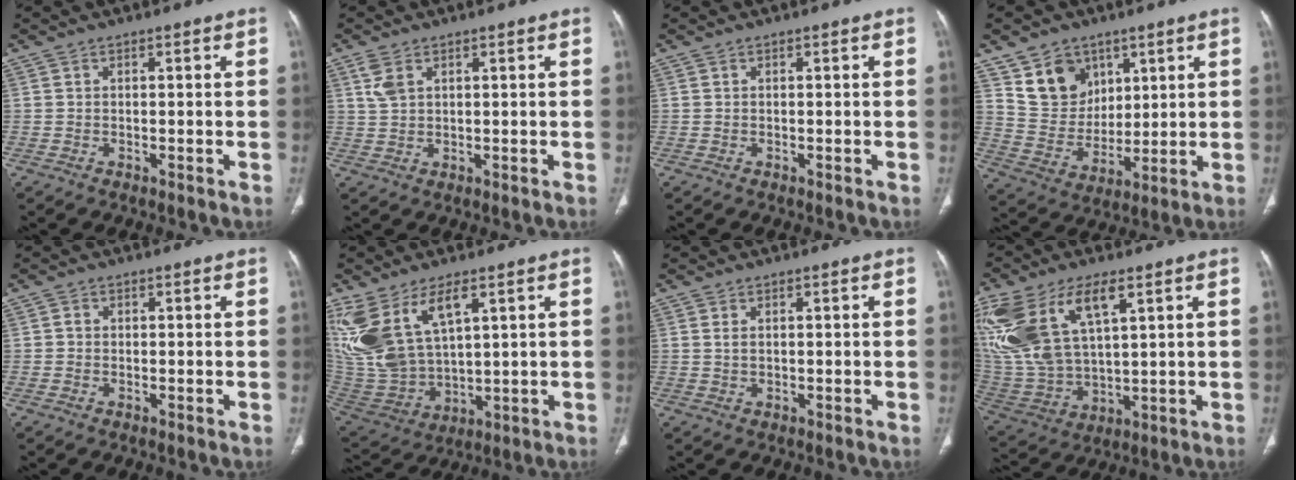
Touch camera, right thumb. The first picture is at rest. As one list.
[{"total": 3.5, "force": [1.8, 1.9, 2.3], "torque": [-0.051, 0.003, 0.046]}, {"total": 0.0}, {"total": 11.2, "force": [6.3, 8.5, 3.7], "torque": [-0.033, -0.043, 0.132]}, {"total": 0.9, "force": [0.0, 0.9, 0.3], "torque": [-0.002, 0.003, -0.001]}, {"total": 16.9, "force": [7.8, 8.3, 12.5], "torque": [-0.262, -0.031, 0.178]}, {"total": 1.2, "force": [0.5, 0.7, 0.9], "torque": [-0.021, 0.002, 0.014]}, {"total": 21.9, "force": [9.4, 10.6, 16.8], "torque": [-0.376, -0.018, 0.194]}]